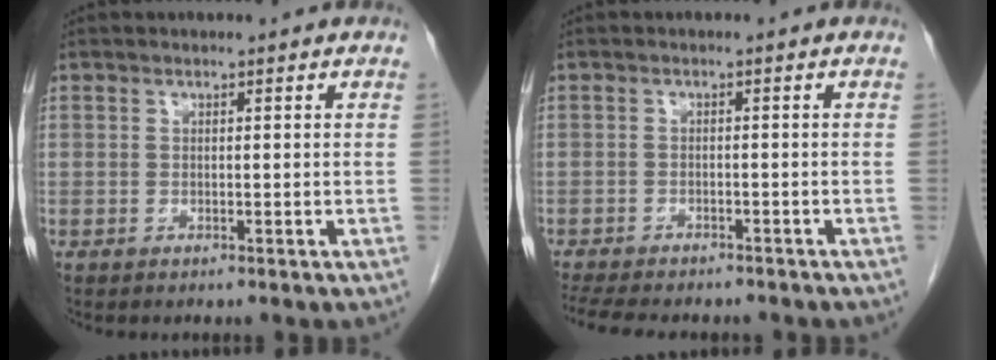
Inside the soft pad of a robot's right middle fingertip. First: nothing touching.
{"total": 12.2, "force": [-10.4, 3.5, 5.4], "torque": [-0.102, -0.007, -0.139]}